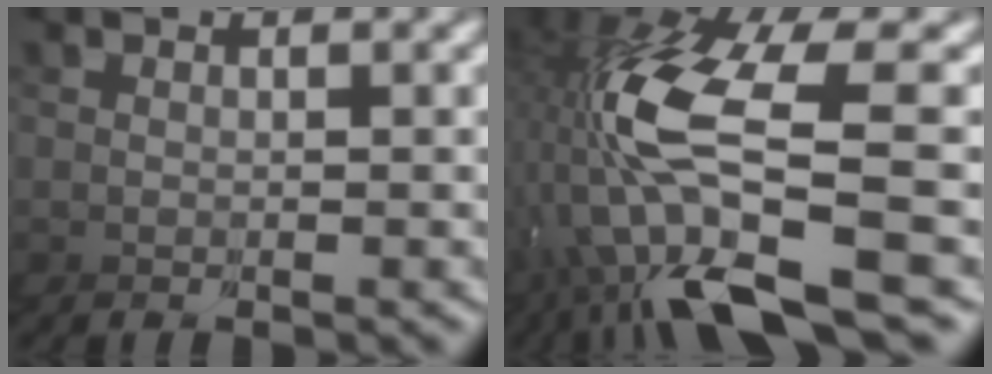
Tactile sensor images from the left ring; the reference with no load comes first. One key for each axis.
{"total": 8.3, "fx": -1.4, "fy": 4.1, "fz": 7.1, "tx": -0.230, "ty": -0.026, "tz": -0.001}